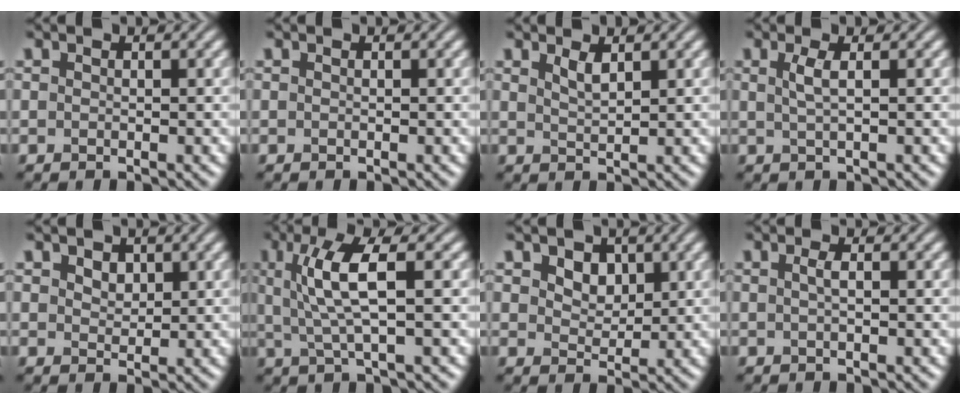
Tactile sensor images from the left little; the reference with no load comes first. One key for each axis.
{"total": 0.0}
{"total": 1.5, "fx": 1.0, "fy": 0.4, "fz": 1.0, "tx": -0.022, "ty": -0.001, "tz": 0.021}
{"total": 1.8, "fx": 0.5, "fy": 0.5, "fz": 1.6, "tx": -0.031, "ty": 0.001, "tz": 0.006}
{"total": 1.7, "fx": 0.9, "fy": 1.1, "fz": 0.9, "tx": -0.016, "ty": 0.001, "tz": 0.015}
{"total": 5.3, "fx": 1.1, "fy": 1.1, "fz": 5.1, "tx": -0.106, "ty": 0.004, "tz": 0.024}
{"total": 2.7, "fx": 1.2, "fy": 1.9, "fz": 1.4, "tx": -0.031, "ty": -0.006, "tz": 0.019}
{"total": 1.0, "fx": 0.1, "fy": 0.3, "fz": 1.0, "tx": -0.019, "ty": 0.006, "tz": 0.002}